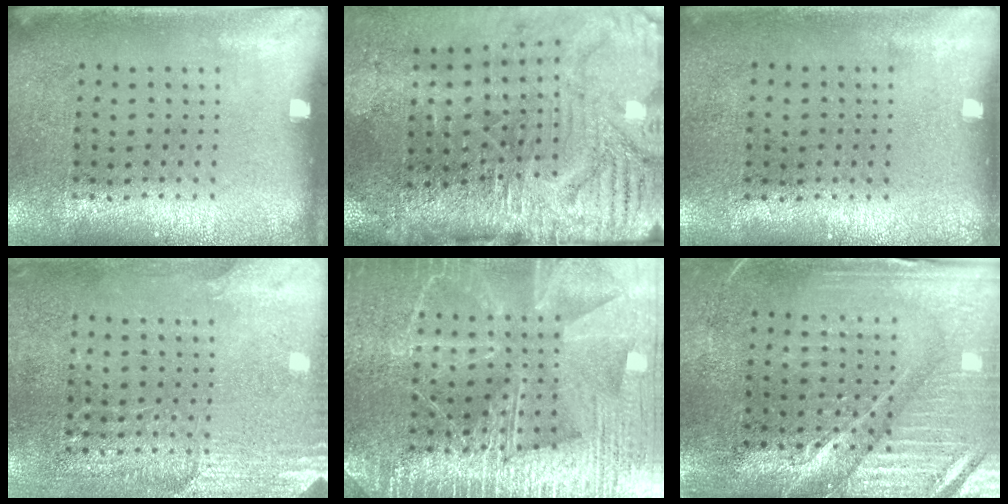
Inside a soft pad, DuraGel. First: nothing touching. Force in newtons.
{"total": 4.9, "press": 4.0, "slide": 2.8}
{"total": 0.0}
{"total": 2.8, "press": 2.6, "slide": 0.8}
{"total": 6.5, "press": 6.5, "slide": 0.8}
{"total": 4.0, "press": 3.7, "slide": 1.5}